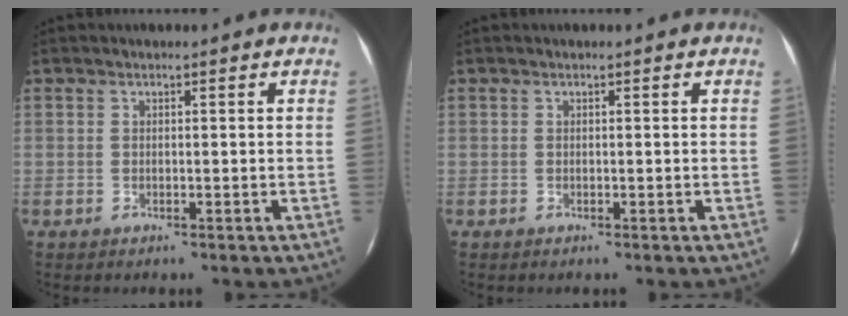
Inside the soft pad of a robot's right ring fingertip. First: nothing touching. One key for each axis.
{"total": 0.0}